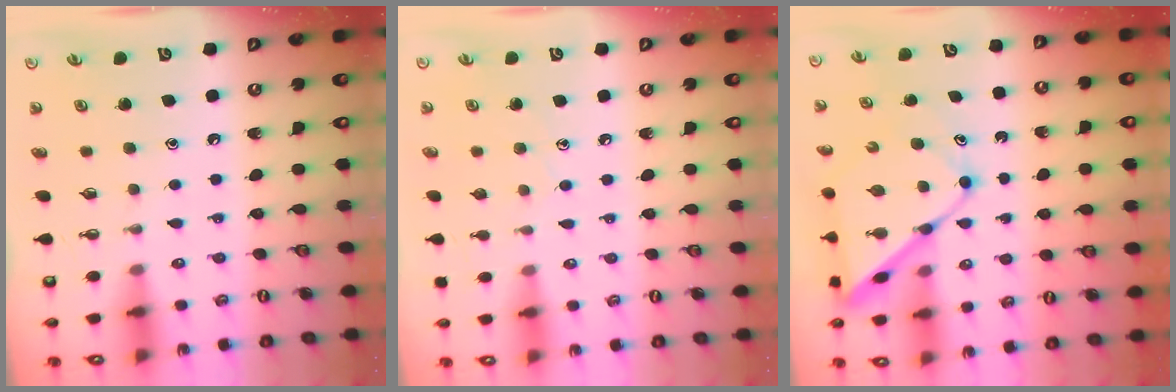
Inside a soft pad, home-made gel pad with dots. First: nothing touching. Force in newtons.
{"total": 4.7, "press": 4.6, "slide": 0.6}
{"total": 12.5, "press": 12.5, "slide": 1.1}